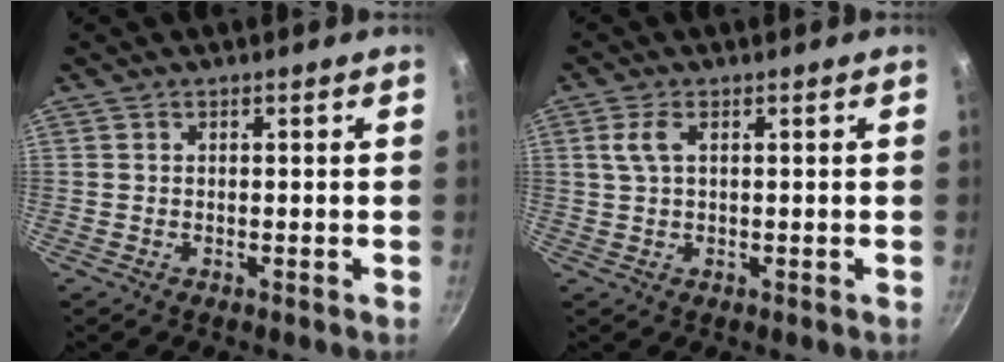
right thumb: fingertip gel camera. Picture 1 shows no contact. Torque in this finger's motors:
{"motor_torque": [-0.46, 0.47, 0.31, -0.30, 0.01]}